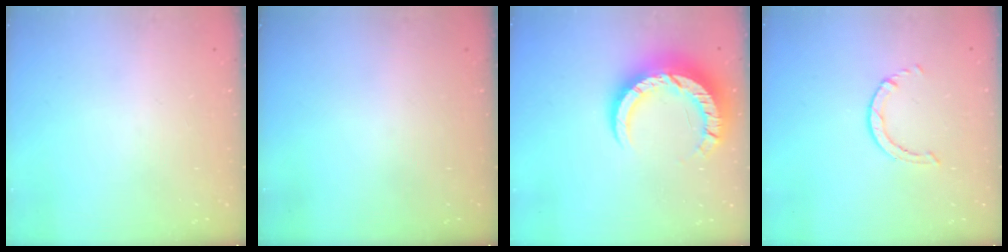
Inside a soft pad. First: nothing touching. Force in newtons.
{"total": 0.0}
{"total": 14.2, "press": 14.1, "slide": 1.3}
{"total": 0.8, "press": 0.7, "slide": 0.2}